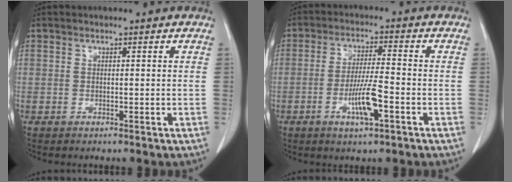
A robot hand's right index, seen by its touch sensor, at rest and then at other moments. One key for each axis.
{"total": 7.0, "fx": -2.7, "fy": 0.6, "fz": 6.5, "tx": -0.124, "ty": -0.005, "tz": -0.048}